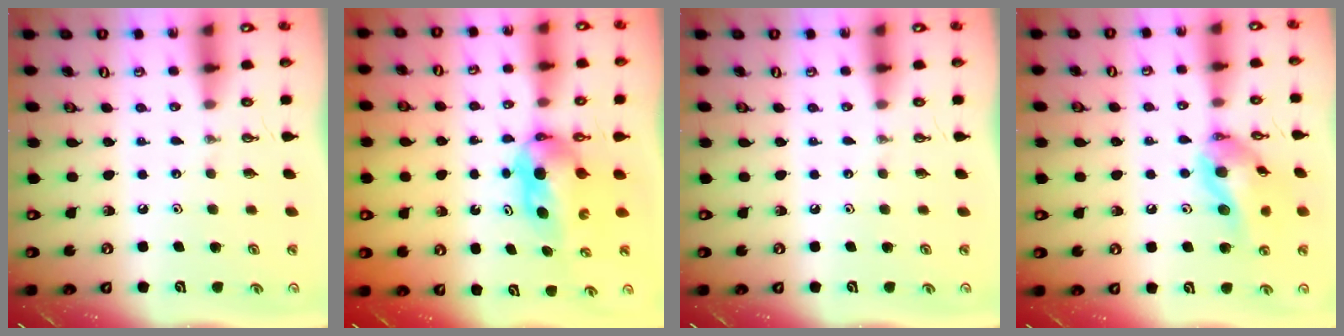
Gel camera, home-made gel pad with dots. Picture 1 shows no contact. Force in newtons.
{"total": 5.6, "press": 5.4, "slide": 1.7}
{"total": 0.0}
{"total": 14.9, "press": 14.7, "slide": 2.5}